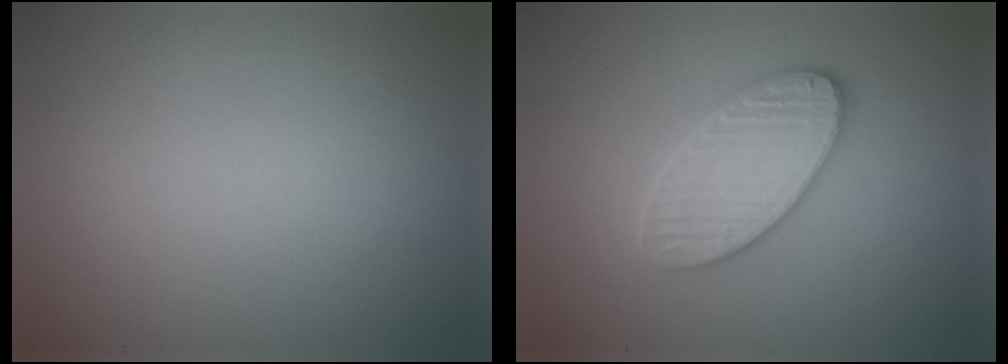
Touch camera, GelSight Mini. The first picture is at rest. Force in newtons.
{"total": 4.4, "press": 4.3, "slide": 0.5}